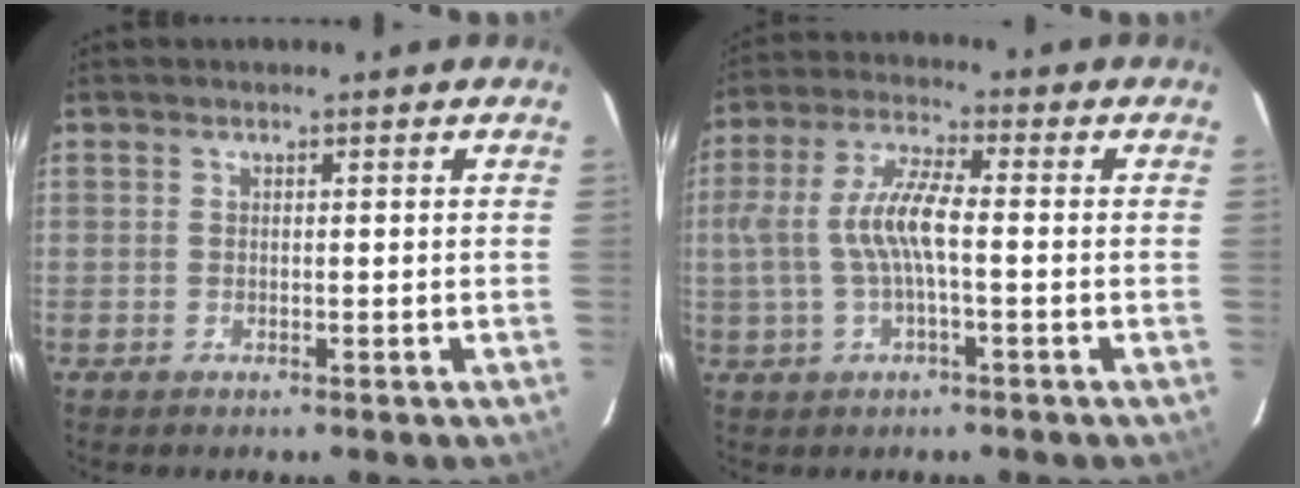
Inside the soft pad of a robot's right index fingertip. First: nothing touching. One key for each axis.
{"total": 9.2, "fx": -0.9, "fy": 2.4, "fz": 8.8, "tx": -0.184, "ty": 0.007, "tz": -0.013}